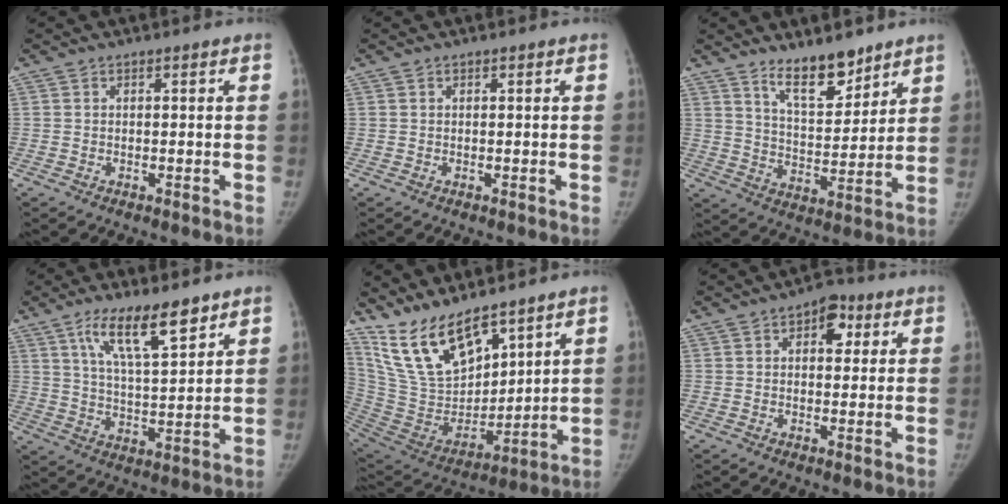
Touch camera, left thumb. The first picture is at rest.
{"total": 0.0}
{"total": 10.2, "force": [7.9, 3.7, 5.3], "torque": [-0.062, -0.068, 0.144]}
{"total": 11.7, "force": [7.4, 3.3, 8.5], "torque": [-0.132, -0.037, 0.136]}
{"total": 16.8, "force": [12.5, 6.6, 9.1], "torque": [-0.135, -0.073, 0.261]}
{"total": 5.8, "force": [2.1, 3.6, 4.0], "torque": [-0.025, 0.000, 0.022]}